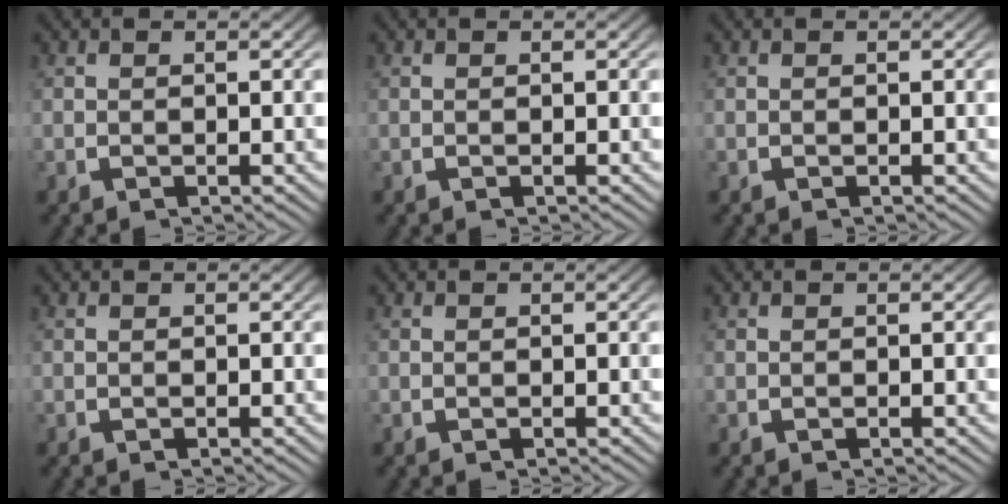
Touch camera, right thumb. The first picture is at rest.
{"total": 0.0}
{"total": 0.0}
{"total": 0.0}
{"total": 0.0}
{"total": 0.0}